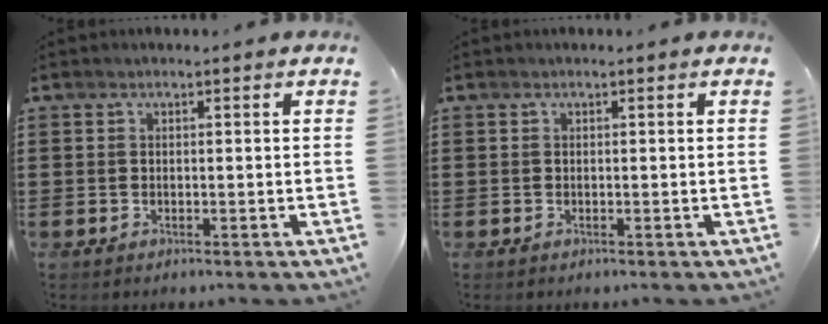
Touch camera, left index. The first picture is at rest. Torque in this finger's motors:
{"motor_torque": [0.00, 0.00, 0.00, 0.01]}